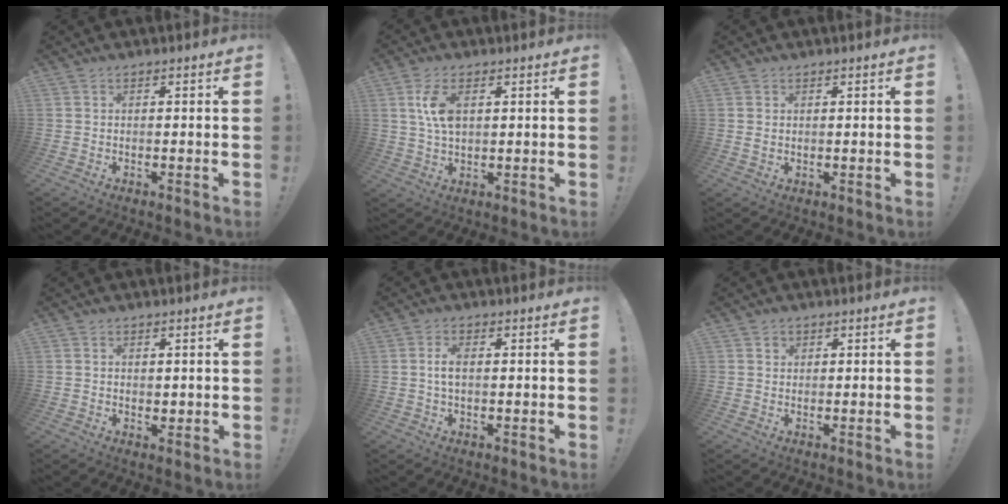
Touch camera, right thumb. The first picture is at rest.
{"total": 7.7, "force": [2.0, 4.1, 6.2], "torque": [-0.120, -0.004, 0.033]}
{"total": 1.2, "force": [0.6, 0.8, 0.7], "torque": [-0.010, 0.000, 0.011]}
{"total": 1.6, "force": [0.5, 1.4, 0.5], "torque": [0.005, -0.003, 0.006]}
{"total": 3.6, "force": [0.4, 1.8, 3.1], "torque": [-0.051, 0.003, 0.005]}
{"total": 1.3, "force": [0.7, 1.1, 0.3], "torque": [0.009, -0.007, 0.010]}